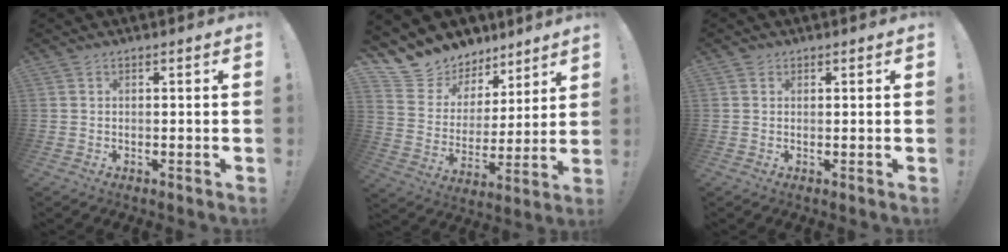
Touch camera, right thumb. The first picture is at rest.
{"total": 10.9, "force": [8.5, 6.7, 0.9], "torque": [-0.025, -0.076, 0.163]}
{"total": 0.9, "force": [0.6, 0.7, 0.1], "torque": [-0.001, 0.001, 0.011]}